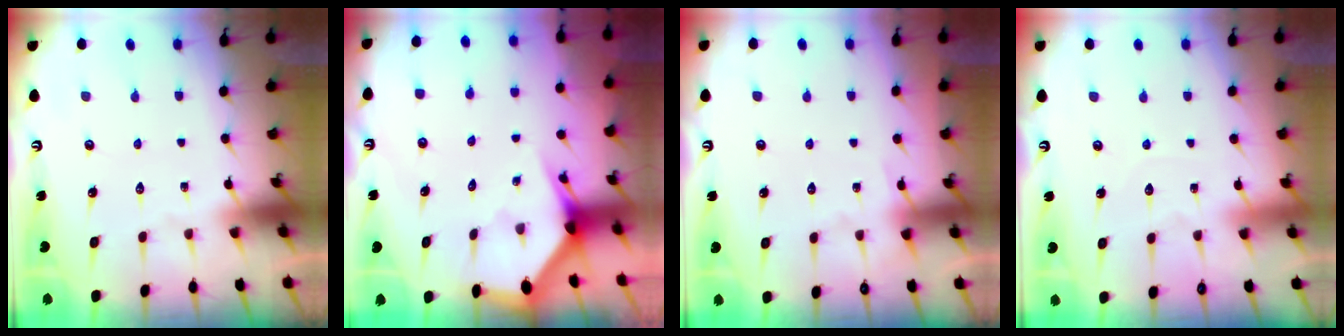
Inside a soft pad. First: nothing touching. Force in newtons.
{"total": 2.8, "press": 2.8, "slide": 0.2}
{"total": 5.0, "press": 5.0, "slide": 0.5}
{"total": 3.1, "press": 3.1, "slide": 0.3}